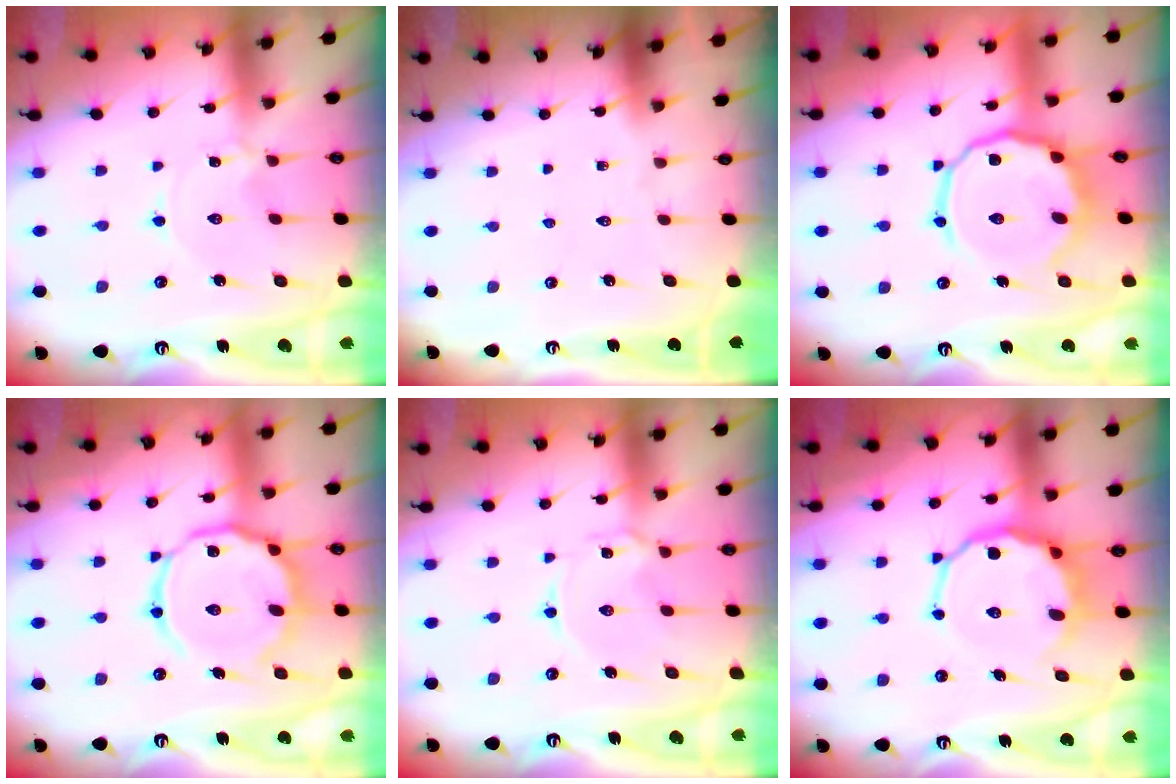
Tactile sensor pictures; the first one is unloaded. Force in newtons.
{"total": 0.0}
{"total": 12.9, "press": 12.7, "slide": 2.1}
{"total": 14.2, "press": 14.2, "slide": 1.0}
{"total": 2.3, "press": 2.3, "slide": 0.3}
{"total": 10.1, "press": 9.5, "slide": 3.4}